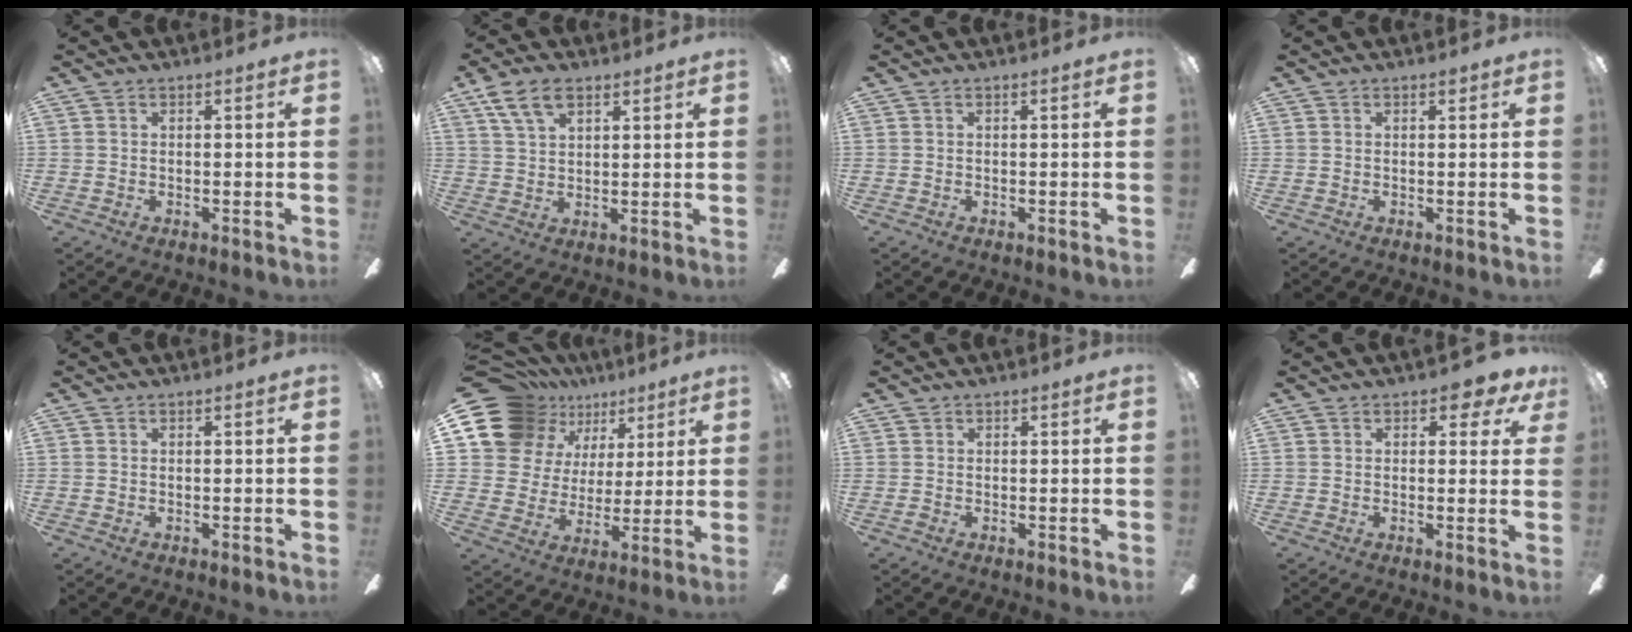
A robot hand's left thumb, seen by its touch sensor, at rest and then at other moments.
{"total": 7.9, "force": [4.8, 4.2, 4.7], "torque": [-0.094, -0.004, 0.092]}
{"total": 0.0}
{"total": 0.7, "force": [0.5, 0.4, 0.3], "torque": [-0.007, 0.003, 0.009]}
{"total": 0.0}
{"total": 16.2, "force": [9.2, 12.4, 5.0], "torque": [-0.100, -0.050, 0.183]}
{"total": 0.7, "force": [0.0, 0.6, 0.1], "torque": [-0.001, 0.004, -0.001]}
{"total": 4.0, "force": [2.3, 2.1, 2.5], "torque": [-0.019, -0.005, 0.036]}